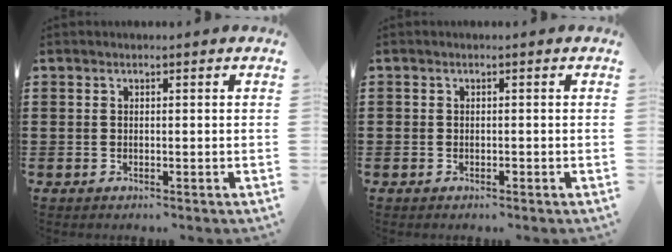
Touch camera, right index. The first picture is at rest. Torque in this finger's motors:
{"motor_torque": [1.03, 0.34, 0.10, 0.09]}